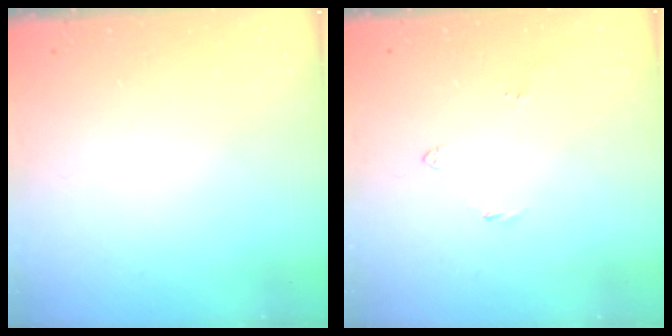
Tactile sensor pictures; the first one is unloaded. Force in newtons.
{"total": 2.7, "press": 2.7, "slide": 0.5}